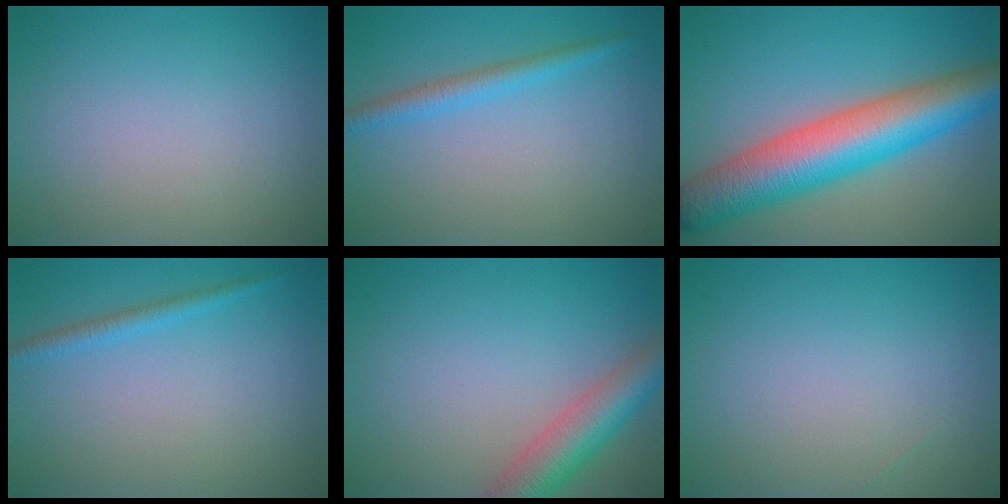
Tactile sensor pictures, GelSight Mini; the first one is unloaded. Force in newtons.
{"total": 2.1, "press": 2.1, "slide": 0.1}
{"total": 10.5, "press": 10.5, "slide": 0.3}
{"total": 1.5, "press": 1.5, "slide": 0.1}
{"total": 5.3, "press": 5.3, "slide": 0.3}
{"total": 0.0}